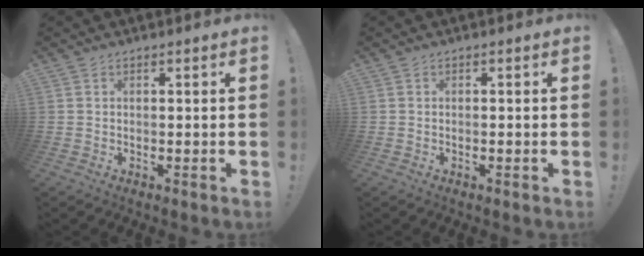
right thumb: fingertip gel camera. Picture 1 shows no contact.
{"total": 0.6, "force": [-0.5, 0.0, 0.3], "torque": [-0.007, 0.002, -0.009]}